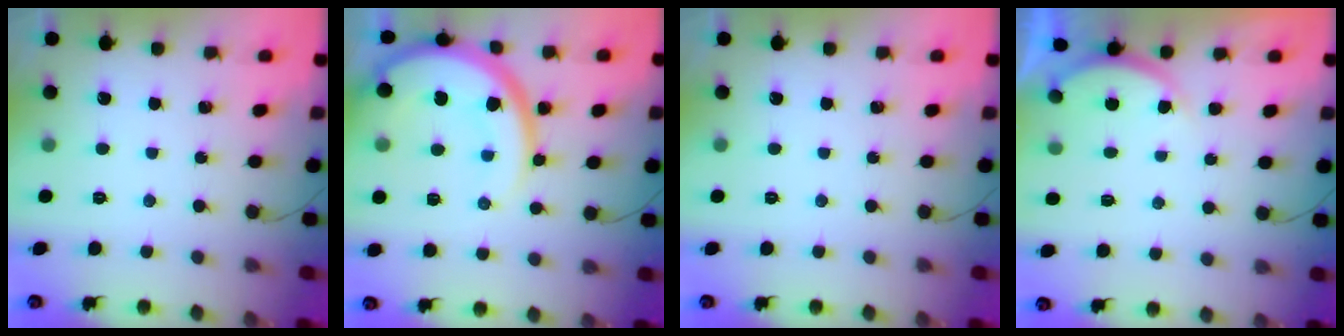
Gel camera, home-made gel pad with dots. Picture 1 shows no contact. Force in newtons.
{"total": 15.9, "press": 15.8, "slide": 1.5}
{"total": 0.0}
{"total": 2.6, "press": 2.5, "slide": 0.7}